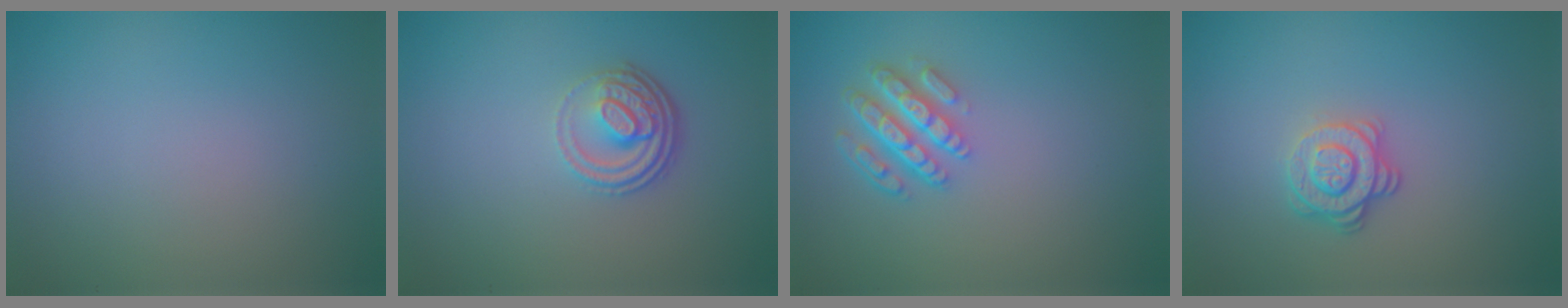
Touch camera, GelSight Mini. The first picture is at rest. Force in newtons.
{"total": 3.9, "press": 2.8, "slide": 2.7}
{"total": 4.5, "press": 3.4, "slide": 3.0}
{"total": 2.9, "press": 2.5, "slide": 1.6}